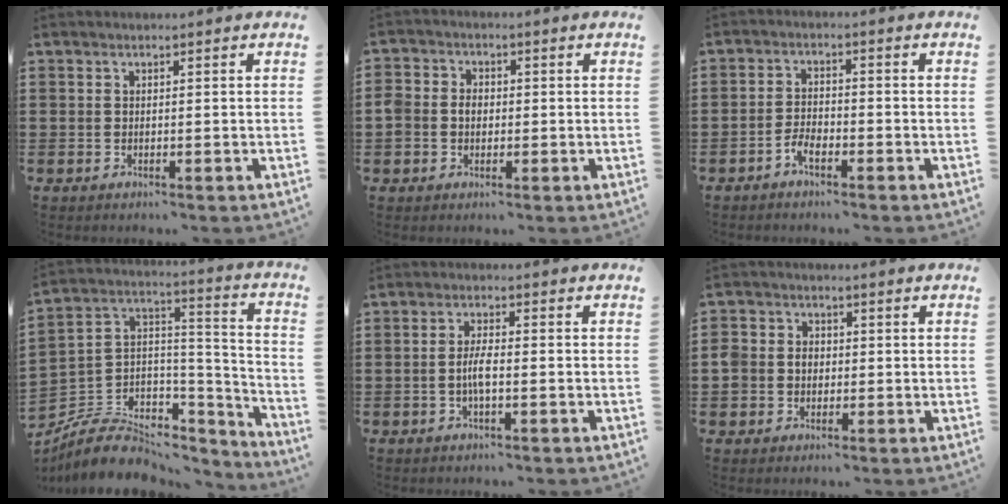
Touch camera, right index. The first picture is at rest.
{"total": 3.3, "force": [-0.5, 2.9, 1.5], "torque": [-0.045, 0.006, -0.016]}
{"total": 2.6, "force": [-1.9, 1.1, 1.5], "torque": [-0.035, 0.004, -0.039]}
{"total": 8.1, "force": [-5.4, 5.3, 2.8], "torque": [-0.064, 0.013, -0.097]}
{"total": 3.1, "force": [-0.7, 0.7, 2.9], "torque": [-0.067, -0.004, -0.018]}
{"total": 3.8, "force": [-0.6, 3.6, 1.2], "torque": [-0.050, 0.006, -0.018]}